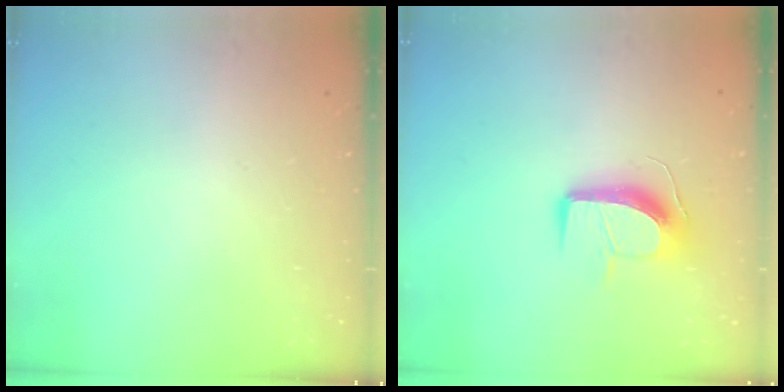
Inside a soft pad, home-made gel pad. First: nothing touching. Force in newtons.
{"total": 12.7, "press": 12.7, "slide": 0.5}